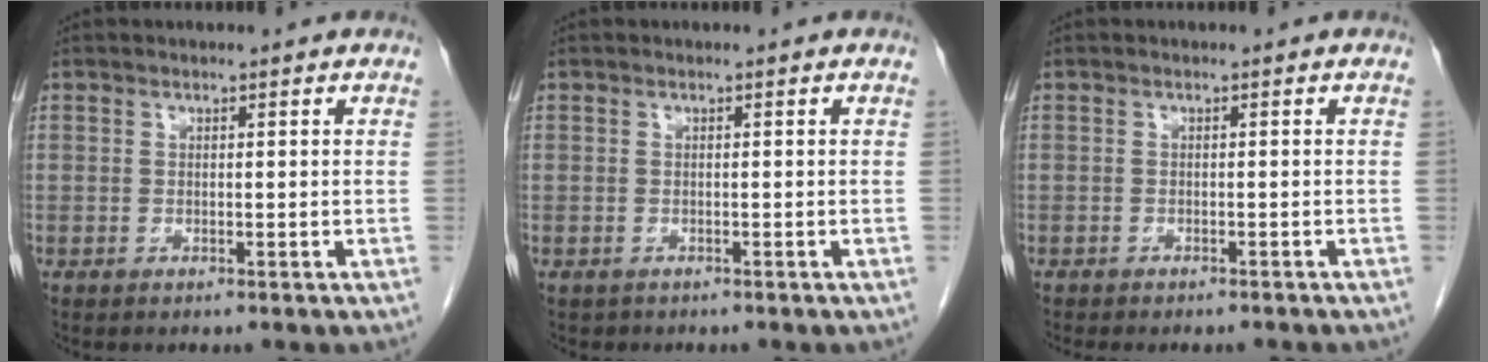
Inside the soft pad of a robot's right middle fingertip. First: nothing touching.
{"total": 0.8, "force": [-0.6, 0.5, 0.0], "torque": [-0.013, 0.001, -0.010]}
{"total": 6.3, "force": [-5.6, 1.6, 2.4], "torque": [-0.024, -0.004, -0.070]}